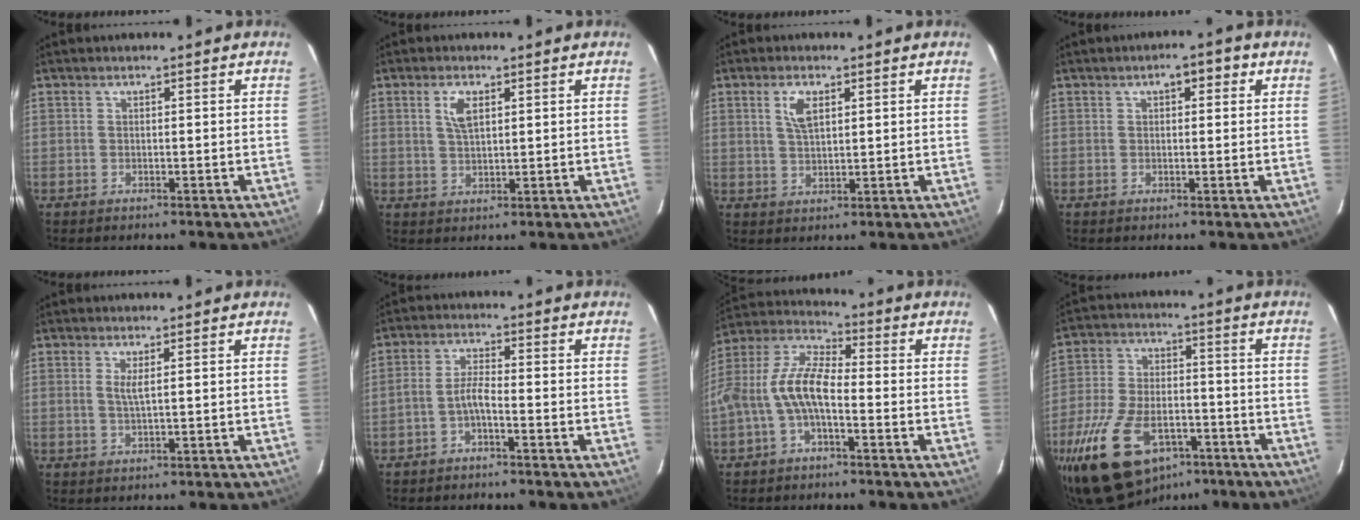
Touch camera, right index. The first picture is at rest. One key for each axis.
{"total": 3.9, "fx": 1.6, "fy": 1.8, "fz": 3.2, "tx": -0.060, "ty": 0.004, "tz": 0.031}
{"total": 4.3, "fx": 1.8, "fy": 2.0, "fz": 3.4, "tx": -0.063, "ty": 0.004, "tz": 0.036}
{"total": 3.4, "fx": 1.3, "fy": 1.7, "fz": 2.6, "tx": -0.038, "ty": 0.016, "tz": 0.017}
{"total": 2.0, "fx": 0.6, "fy": 0.1, "fz": 1.9, "tx": -0.036, "ty": -0.003, "tz": 0.010}
{"total": 3.1, "fx": -1.9, "fy": 0.5, "fz": 2.4, "tx": -0.061, "ty": 0.011, "tz": -0.040}
{"total": 9.8, "fx": -2.8, "fy": 4.0, "fz": 8.5, "tx": -0.187, "ty": 0.014, "tz": -0.057}
{"total": 22.5, "fx": -12.9, "fy": 12.6, "fz": 13.5, "tx": -0.287, "ty": -0.014, "tz": -0.203}